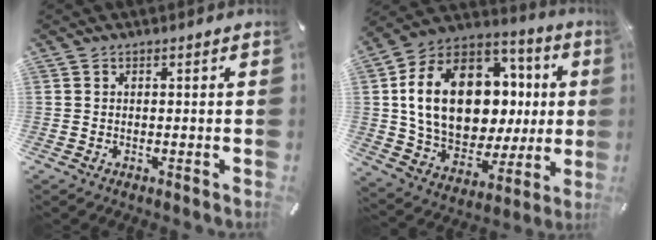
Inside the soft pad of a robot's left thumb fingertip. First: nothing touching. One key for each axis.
{"total": 22.7, "fx": 3.7, "fy": 16.1, "fz": 15.6, "tx": -0.299, "ty": -0.017, "tz": 0.073}